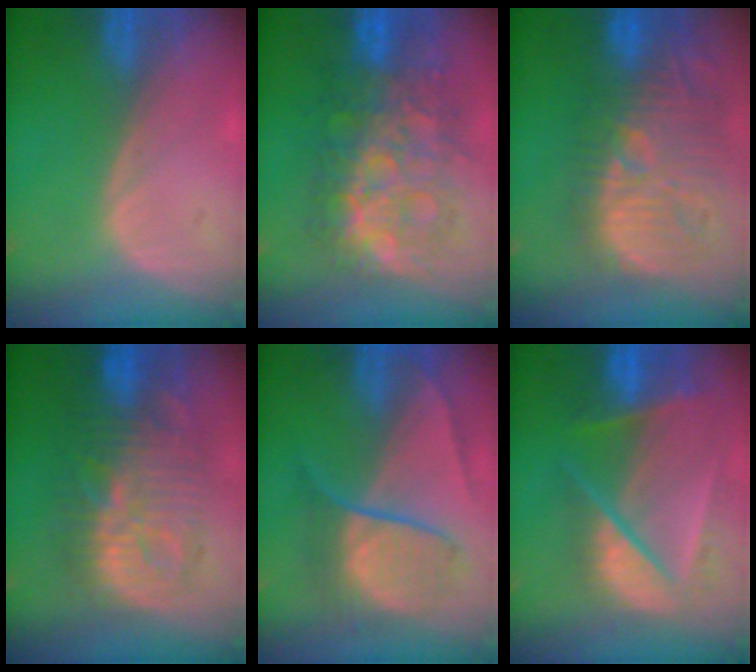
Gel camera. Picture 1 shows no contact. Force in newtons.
{"total": 12.3, "press": 12.3, "slide": 1.3}
{"total": 13.5, "press": 12.5, "slide": 5.0}
{"total": 11.1, "press": 11.1, "slide": 0.7}
{"total": 7.5, "press": 7.5, "slide": 0.3}
{"total": 9.8, "press": 8.3, "slide": 5.2}